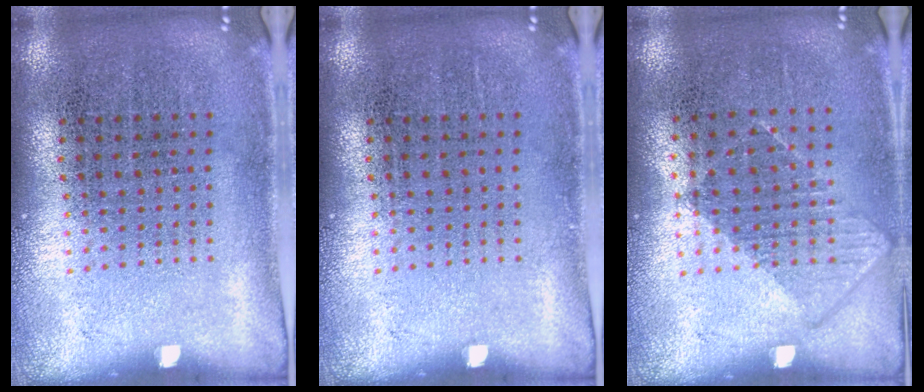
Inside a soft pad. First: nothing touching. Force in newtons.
{"total": 0.0}
{"total": 0.9, "press": 0.7, "slide": 0.4}